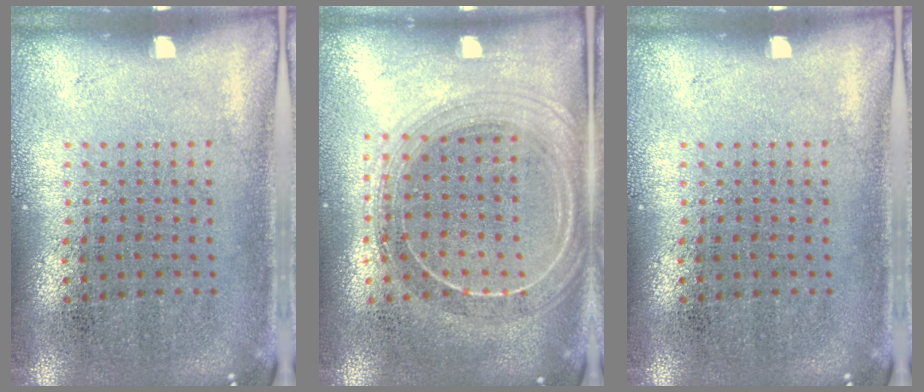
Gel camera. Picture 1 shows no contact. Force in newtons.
{"total": 2.0, "press": 1.7, "slide": 0.9}
{"total": 0.0}